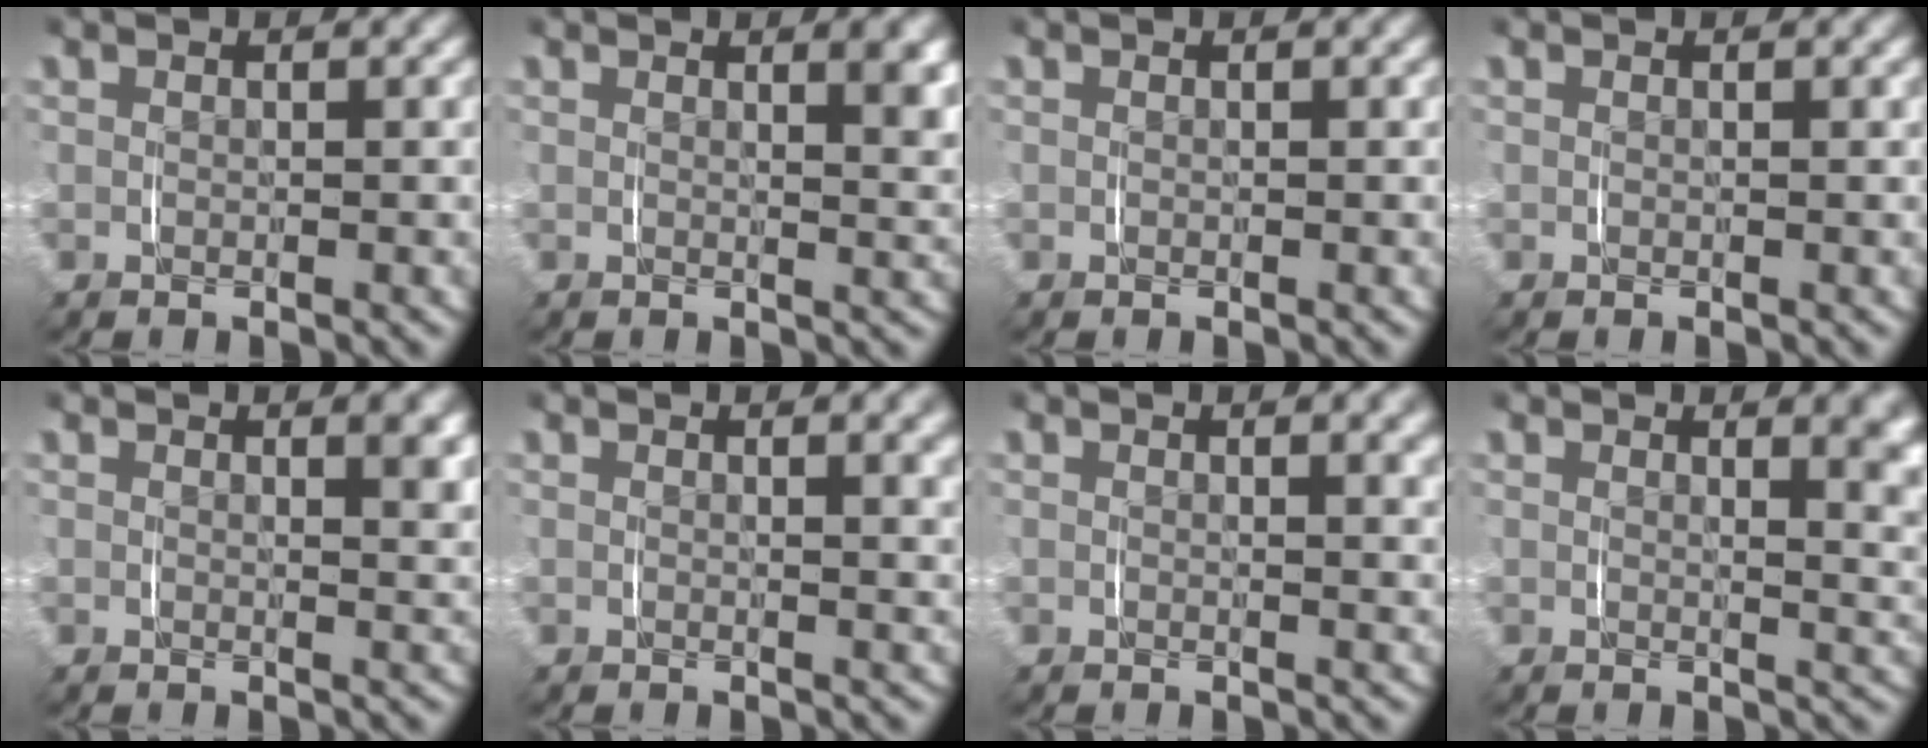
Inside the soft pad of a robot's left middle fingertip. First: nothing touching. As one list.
[{"total": 2.6, "force": [1.4, 0.5, 2.1], "torque": [-0.019, -0.001, 0.020]}, {"total": 0.0}, {"total": 0.0}, {"total": 2.0, "force": [1.2, 0.3, 1.6], "torque": [-0.015, -0.001, 0.018]}, {"total": 2.3, "force": [1.4, 0.4, 1.7], "torque": [-0.013, 0.008, 0.017]}, {"total": 1.9, "force": [1.2, 0.3, 1.5], "torque": [-0.011, 0.007, 0.015]}, {"total": 4.3, "force": [2.3, 1.3, 3.4], "torque": [-0.028, 0.001, 0.030]}]